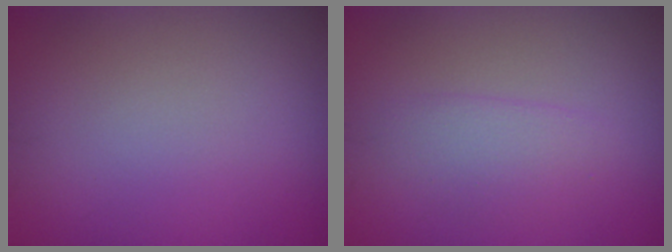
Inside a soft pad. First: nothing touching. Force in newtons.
{"total": 2.0, "press": 1.9, "slide": 0.1}